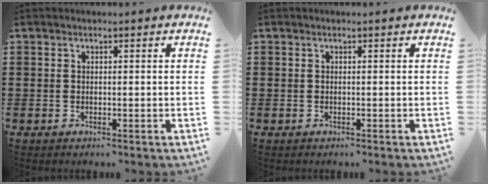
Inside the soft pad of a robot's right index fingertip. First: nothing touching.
{"total": 0.0}